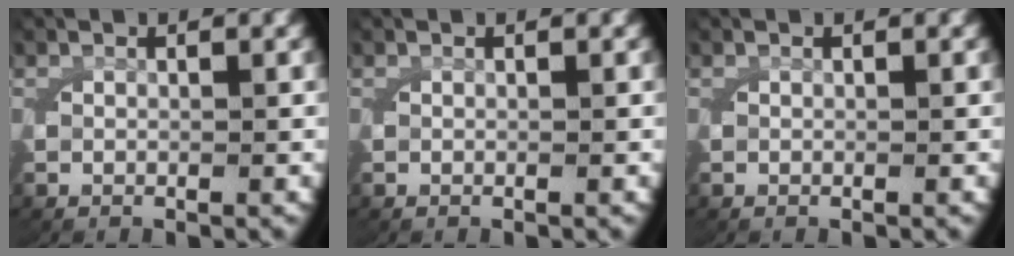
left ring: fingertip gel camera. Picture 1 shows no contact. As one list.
[{"total": 0.0}, {"total": 0.0}]